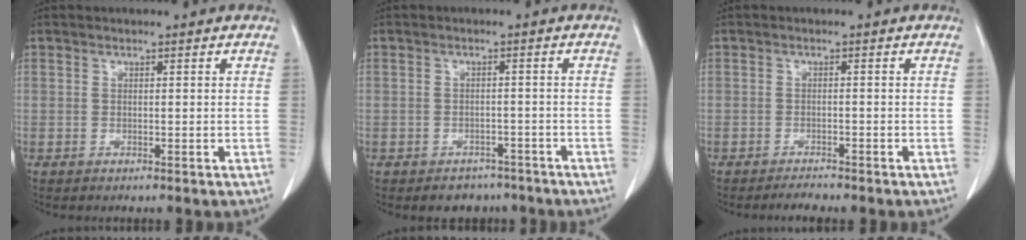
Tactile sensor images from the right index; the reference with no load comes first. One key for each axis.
{"total": 4.0, "fx": -3.1, "fy": 2.6, "fz": 0.3, "tx": -0.001, "ty": 0.013, "tz": -0.039}
{"total": 1.7, "fx": -1.7, "fy": 0.0, "fz": 0.4, "tx": -0.010, "ty": -0.005, "tz": -0.024}